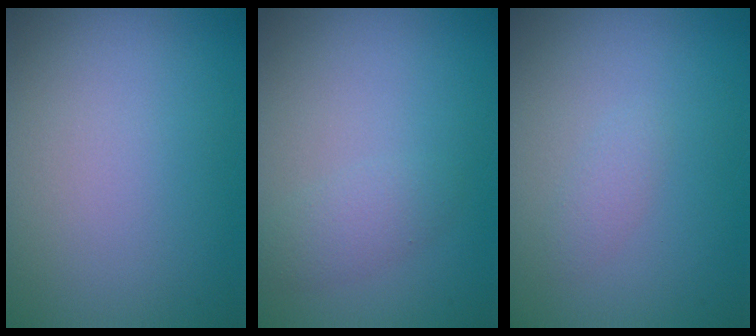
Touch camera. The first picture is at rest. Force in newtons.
{"total": 1.6, "press": 1.6, "slide": 0.1}
{"total": 1.1, "press": 1.1, "slide": 0.1}